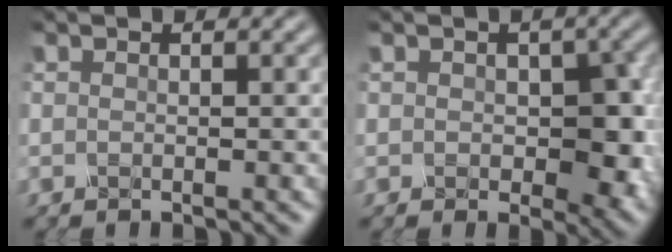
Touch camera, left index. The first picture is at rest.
{"total": 4.5, "force": [-0.8, 2.7, 3.5], "torque": [-0.056, -0.004, -0.004]}